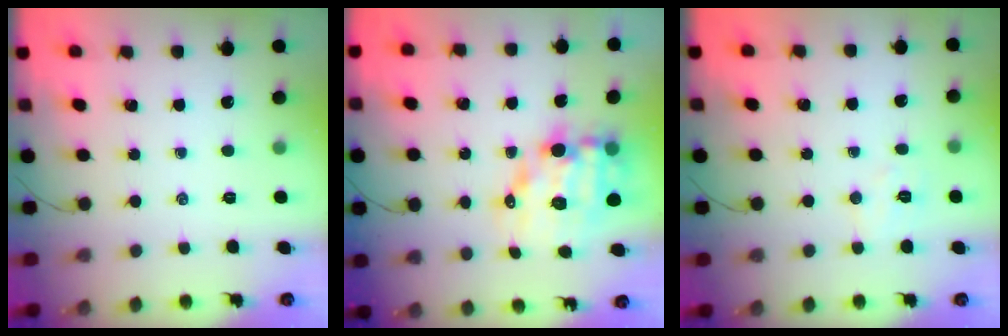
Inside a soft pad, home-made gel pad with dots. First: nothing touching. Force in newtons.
{"total": 12.1, "press": 11.7, "slide": 3.0}
{"total": 5.8, "press": 5.7, "slide": 1.2}